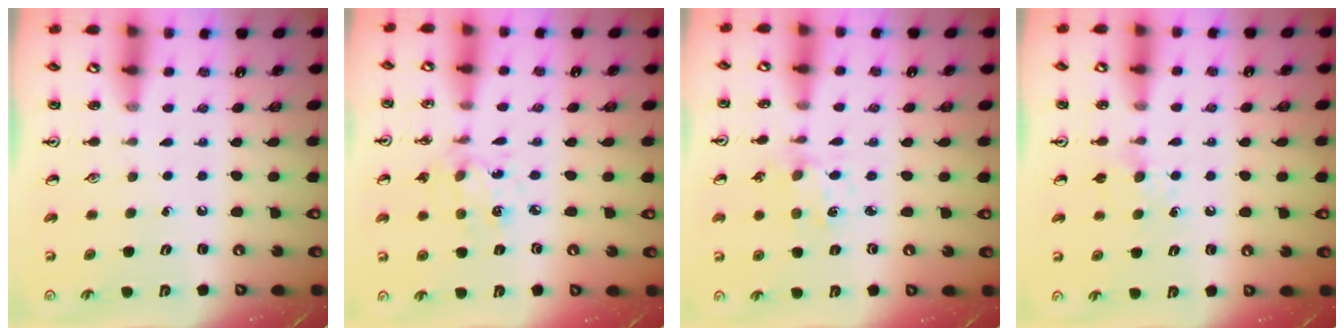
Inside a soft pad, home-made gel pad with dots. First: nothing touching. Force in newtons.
{"total": 3.7, "press": 3.4, "slide": 1.4}
{"total": 1.1, "press": 1.0, "slide": 0.2}
{"total": 5.6, "press": 5.6, "slide": 0.7}